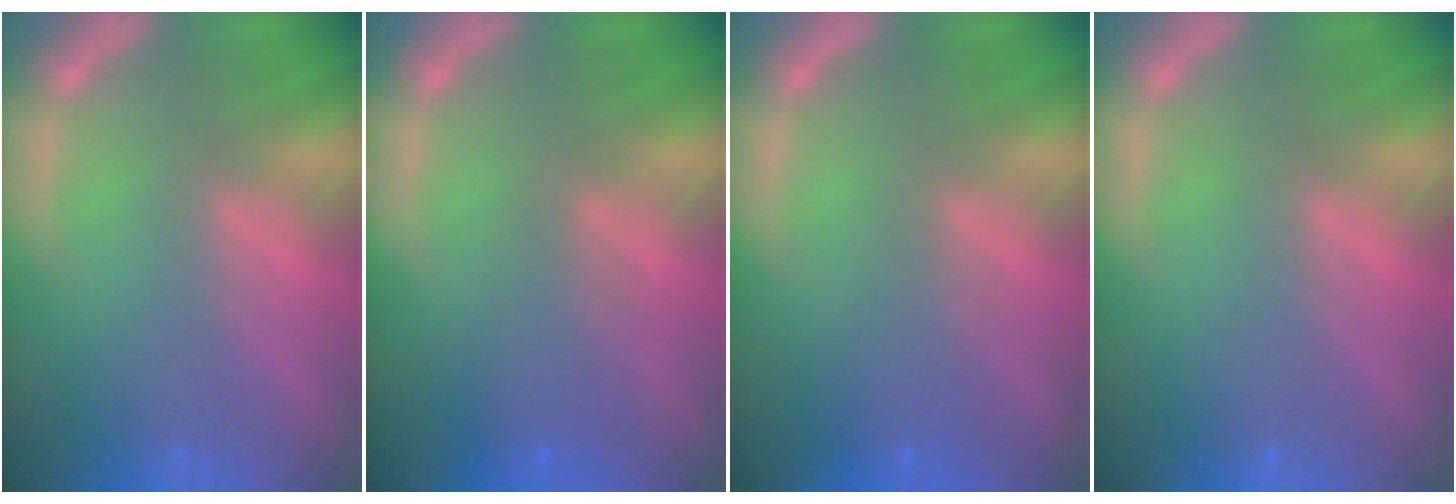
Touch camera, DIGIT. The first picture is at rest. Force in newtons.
{"total": 2.5}
{"total": 2.0}
{"total": 0.0}